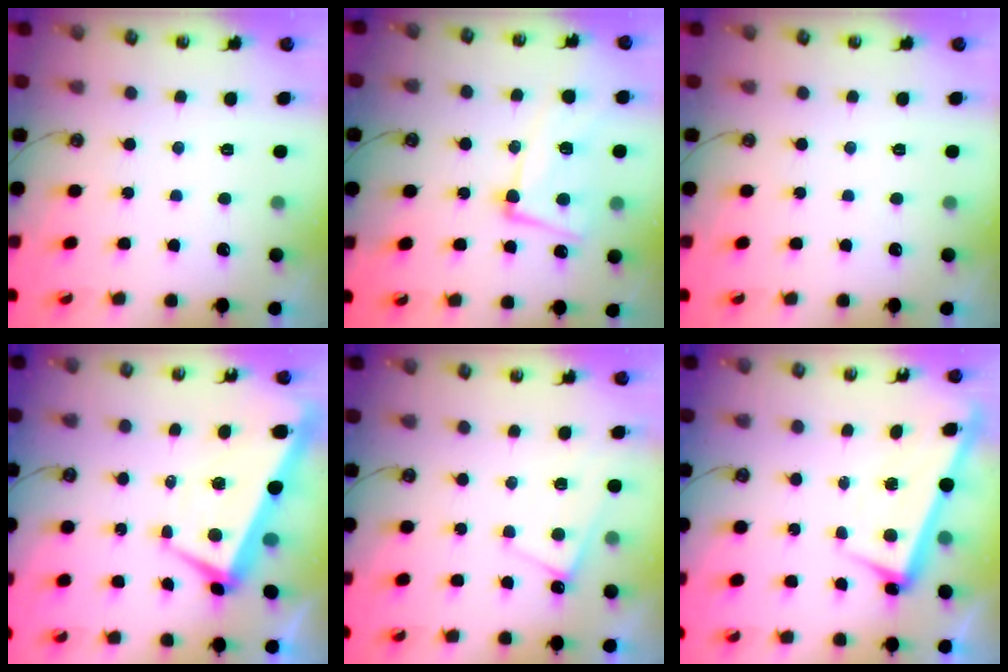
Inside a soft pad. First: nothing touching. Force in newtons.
{"total": 9.0, "press": 8.7, "slide": 2.0}
{"total": 0.0}
{"total": 2.0, "press": 1.6, "slide": 1.2}
{"total": 1.3, "press": 1.2, "slide": 0.4}
{"total": 2.3, "press": 2.2, "slide": 0.7}